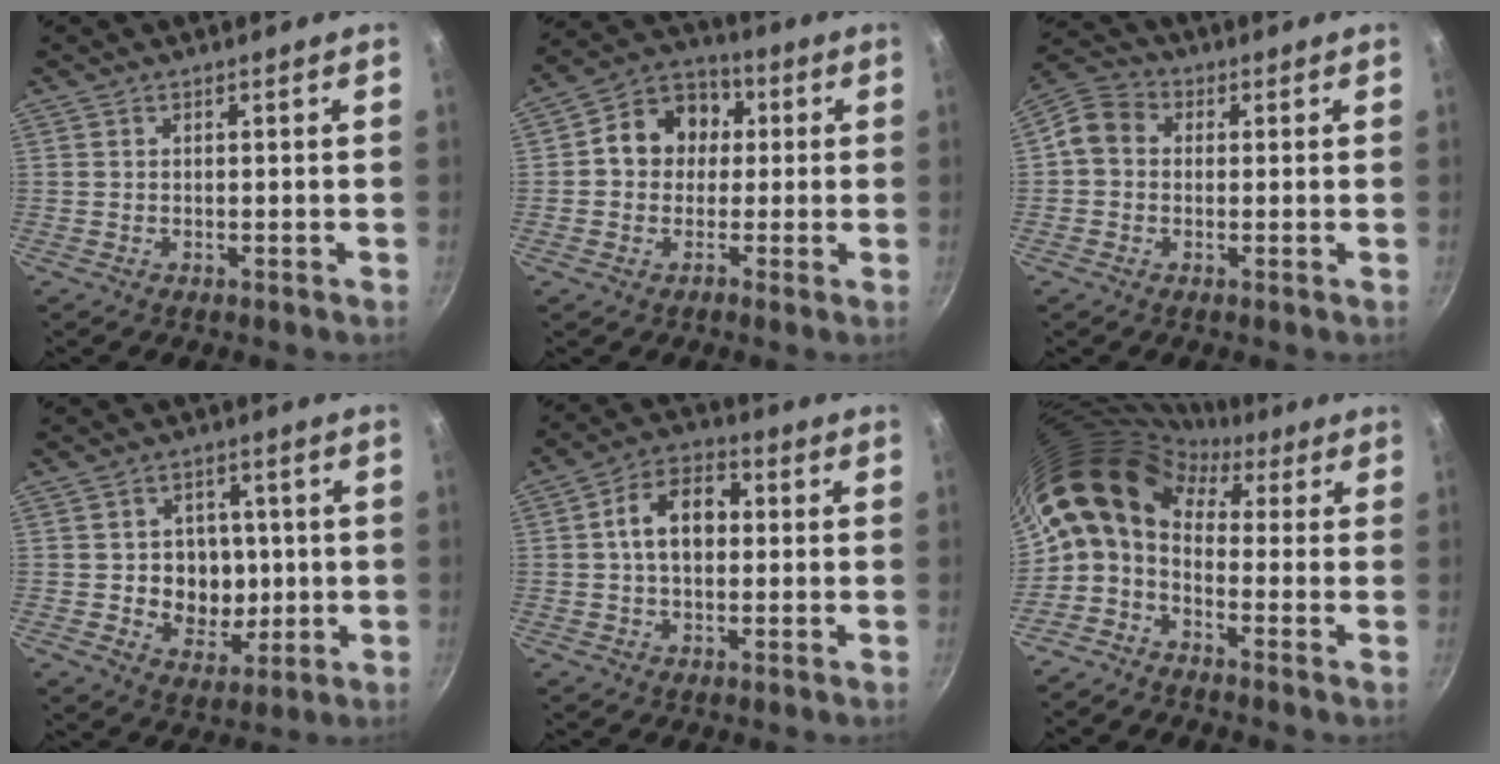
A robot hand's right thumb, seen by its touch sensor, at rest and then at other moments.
{"total": 10.9, "force": [0.5, 9.5, 5.3], "torque": [-0.038, 0.032, -0.010]}
{"total": 6.5, "force": [0.2, 5.6, 3.4], "torque": [-0.050, 0.016, -0.017]}
{"total": 10.0, "force": [-0.3, 8.6, 5.1], "torque": [-0.038, -0.002, 0.005]}
{"total": 10.5, "force": [1.0, 7.1, 7.7], "torque": [-0.098, 0.027, 0.004]}
{"total": 14.0, "force": [1.9, 9.6, 10.0], "torque": [-0.195, 0.035, 0.009]}